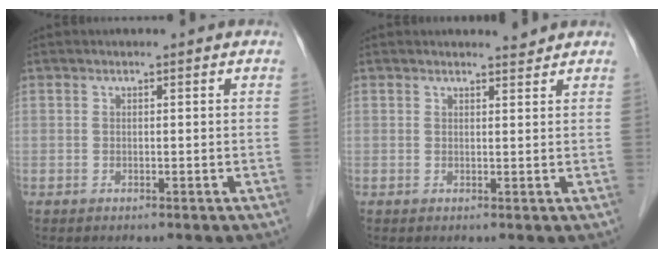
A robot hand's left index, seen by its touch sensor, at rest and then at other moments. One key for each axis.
{"total": 1.3, "fx": 1.3, "fy": 0.0, "fz": -0.2, "tx": -0.009, "ty": -0.009, "tz": 0.018}